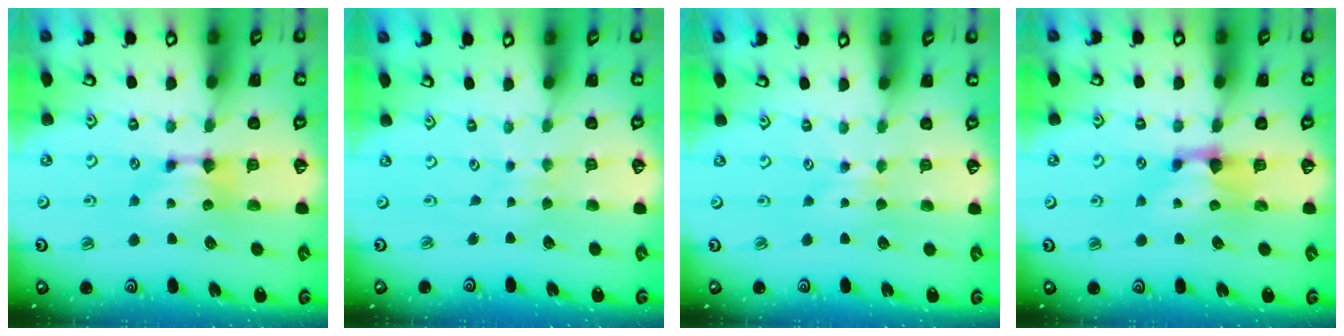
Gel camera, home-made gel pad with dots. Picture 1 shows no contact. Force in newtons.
{"total": 2.6, "press": 2.6, "slide": 0.2}
{"total": 2.4, "press": 2.4, "slide": 0.4}
{"total": 1.1, "press": 0.1, "slide": 1.1}